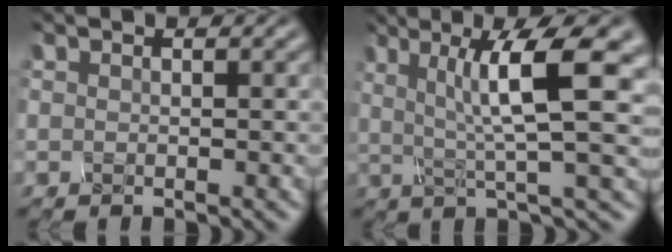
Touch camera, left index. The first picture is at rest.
{"total": 8.5, "force": [1.6, 1.5, 8.3], "torque": [-0.146, 0.007, 0.043]}